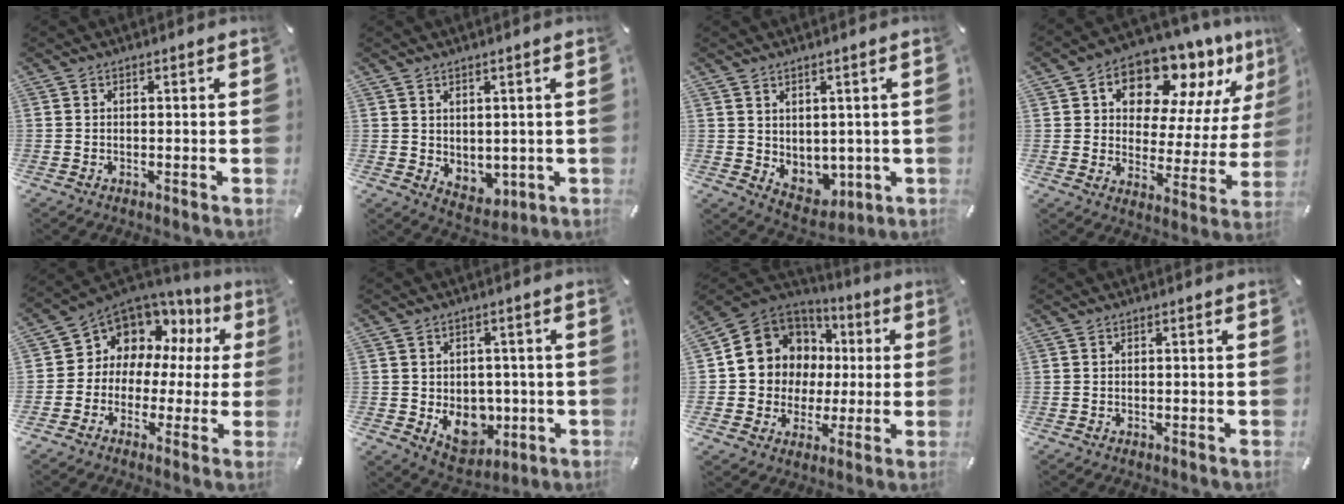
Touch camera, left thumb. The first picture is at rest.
{"total": 3.8, "force": [1.8, 3.1, 1.1], "torque": [-0.005, -0.016, 0.035]}
{"total": 4.9, "force": [2.1, 4.3, 1.2], "torque": [-0.013, -0.023, 0.046]}
{"total": 14.3, "force": [10.4, 7.8, 5.9], "torque": [-0.091, -0.091, 0.181]}
{"total": 9.4, "force": [4.8, 7.6, 2.6], "torque": [-0.065, -0.044, 0.095]}
{"total": 10.2, "force": [-2.0, 8.2, 5.6], "torque": [-0.077, -0.006, -0.028]}
{"total": 11.3, "force": [2.0, 11.0, 1.5], "torque": [-0.033, -0.032, 0.050]}
{"total": 0.0}